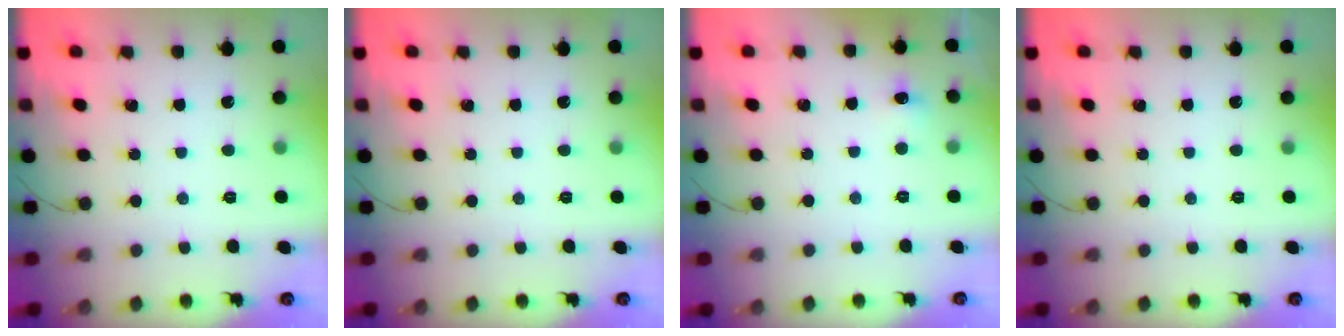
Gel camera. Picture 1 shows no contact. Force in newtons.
{"total": 0.0}
{"total": 4.8, "press": 4.6, "slide": 1.4}
{"total": 0.0}